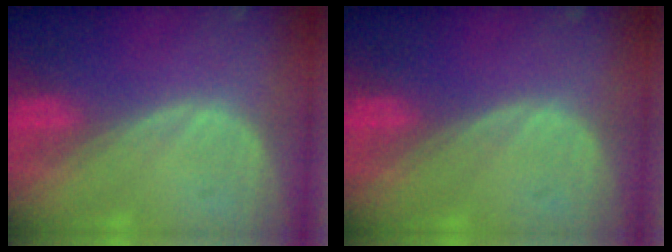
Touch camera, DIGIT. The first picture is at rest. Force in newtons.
{"total": 0.0}